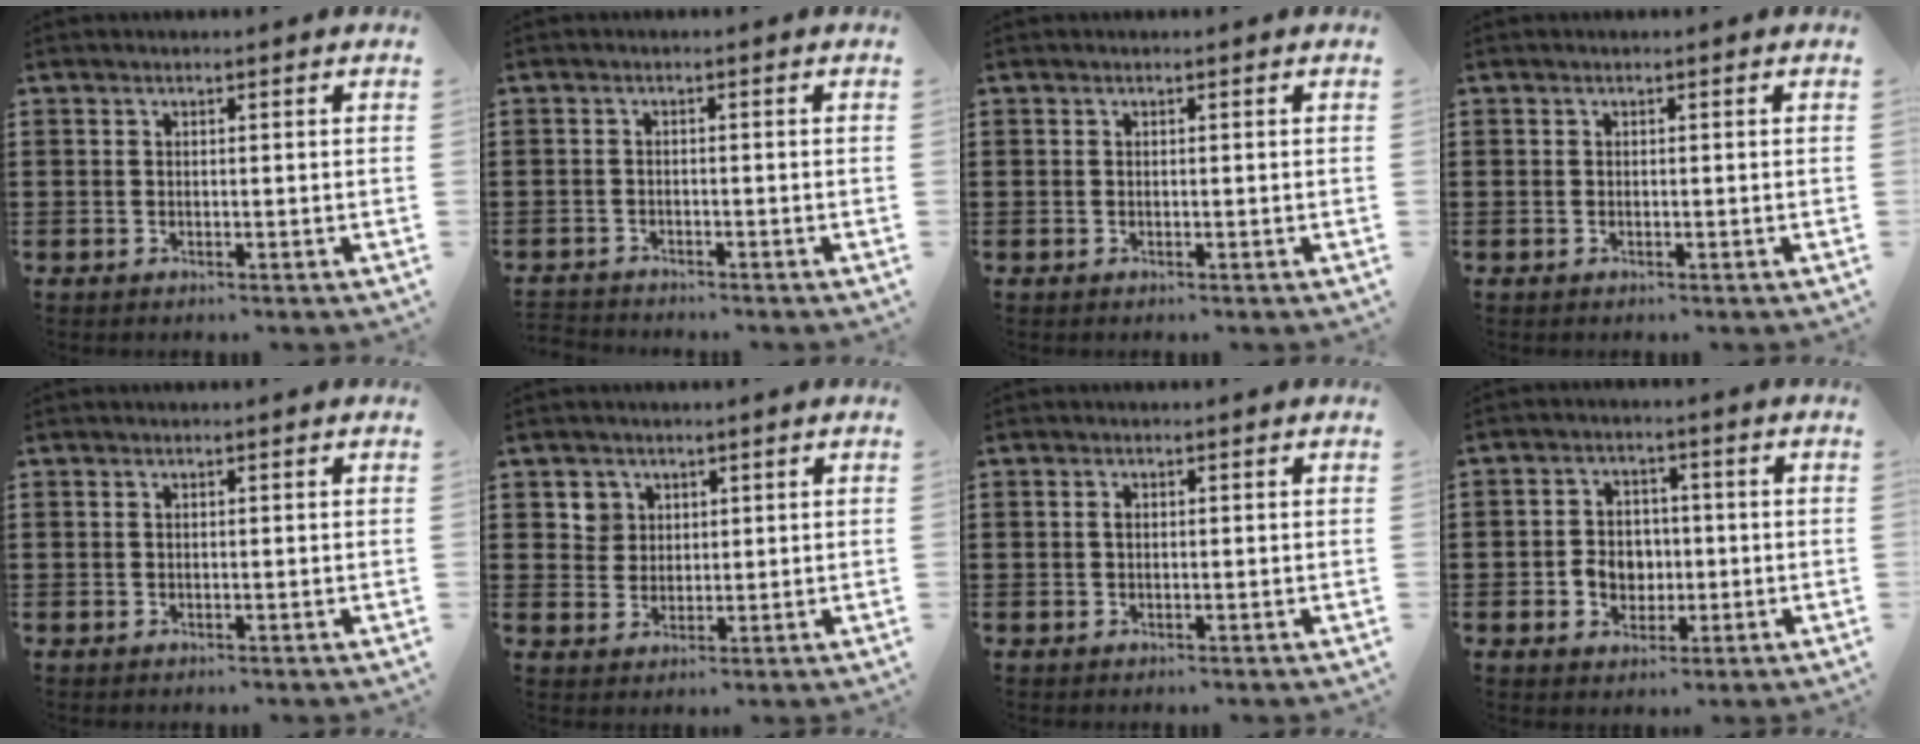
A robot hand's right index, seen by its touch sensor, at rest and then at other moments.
{"total": 1.4, "force": [-1.4, 0.1, -0.1], "torque": [-0.003, 0.000, -0.032]}
{"total": 0.0}
{"total": 0.0}
{"total": 0.0}
{"total": 3.3, "force": [1.6, 2.9, 0.2], "torque": [-0.017, 0.011, 0.031]}
{"total": 0.9, "force": [0.1, 0.5, 0.7], "torque": [-0.016, 0.002, 0.002]}
{"total": 4.5, "force": [-0.7, 4.0, 2.0], "torque": [-0.041, 0.008, -0.017]}